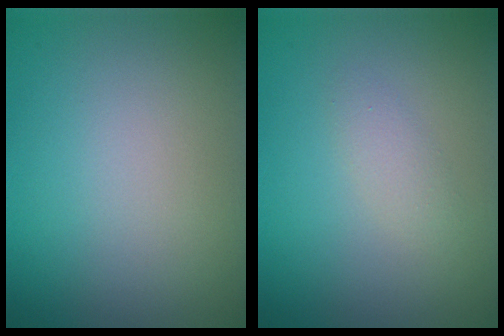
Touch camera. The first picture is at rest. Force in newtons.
{"total": 1.2, "press": 1.2, "slide": 0.1}